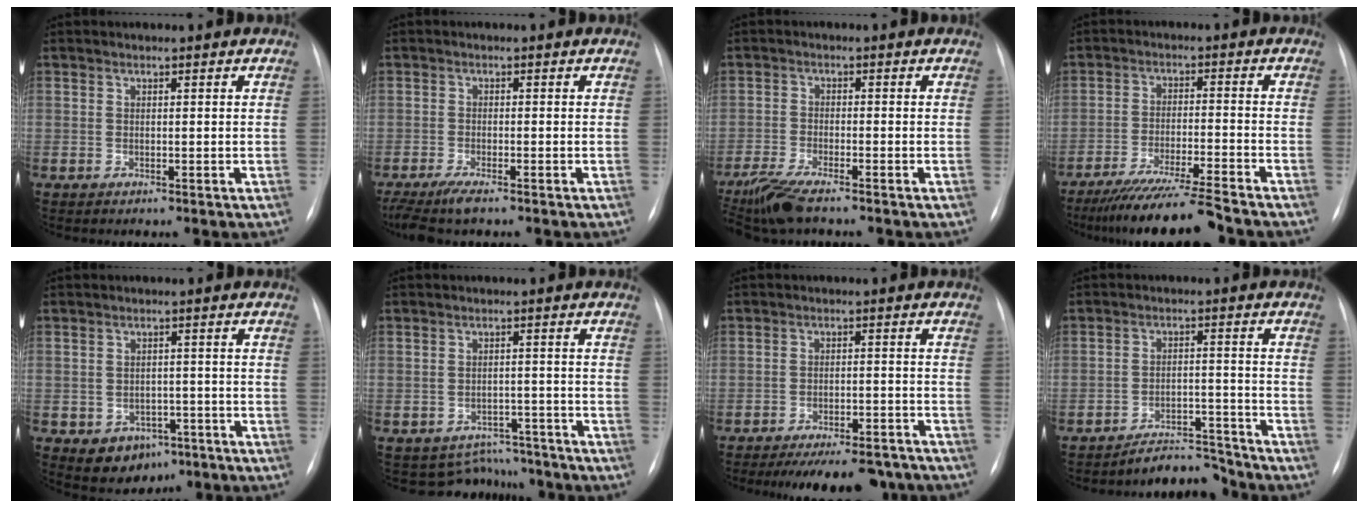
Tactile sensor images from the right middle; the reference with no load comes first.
{"total": 5.4, "force": [-4.1, 0.5, 3.4], "torque": [-0.067, -0.016, -0.072]}
{"total": 7.2, "force": [-5.9, 0.6, 4.2], "torque": [-0.088, -0.022, -0.108]}
{"total": 11.9, "force": [-10.3, -1.2, 5.7], "torque": [-0.086, -0.034, -0.170]}
{"total": 5.9, "force": [-3.0, 4.4, 2.6], "torque": [-0.039, 0.006, -0.031]}
{"total": 6.5, "force": [-5.9, 2.4, -1.1], "torque": [0.020, 0.025, -0.074]}
{"total": 13.4, "force": [-11.9, 3.8, 5.0], "torque": [-0.066, 0.004, -0.152]}
{"total": 5.9, "force": [-5.8, 0.9, -0.1], "torque": [0.007, 0.018, -0.089]}